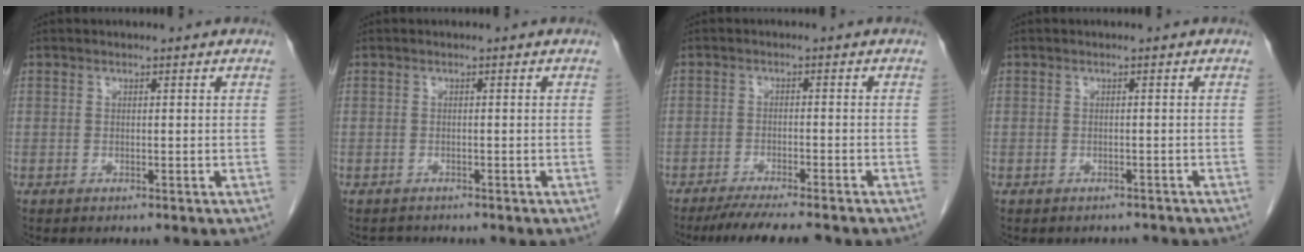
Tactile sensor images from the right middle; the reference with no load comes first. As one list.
[{"total": 1.3, "force": [-1.2, 0.5, -0.1], "torque": [-0.003, -0.003, -0.018]}, {"total": 9.3, "force": [-8.0, 0.6, 4.7], "torque": [-0.063, -0.019, -0.123]}, {"total": 2.3, "force": [-2.0, 1.0, 0.1], "torque": [0.000, 0.002, -0.028]}]